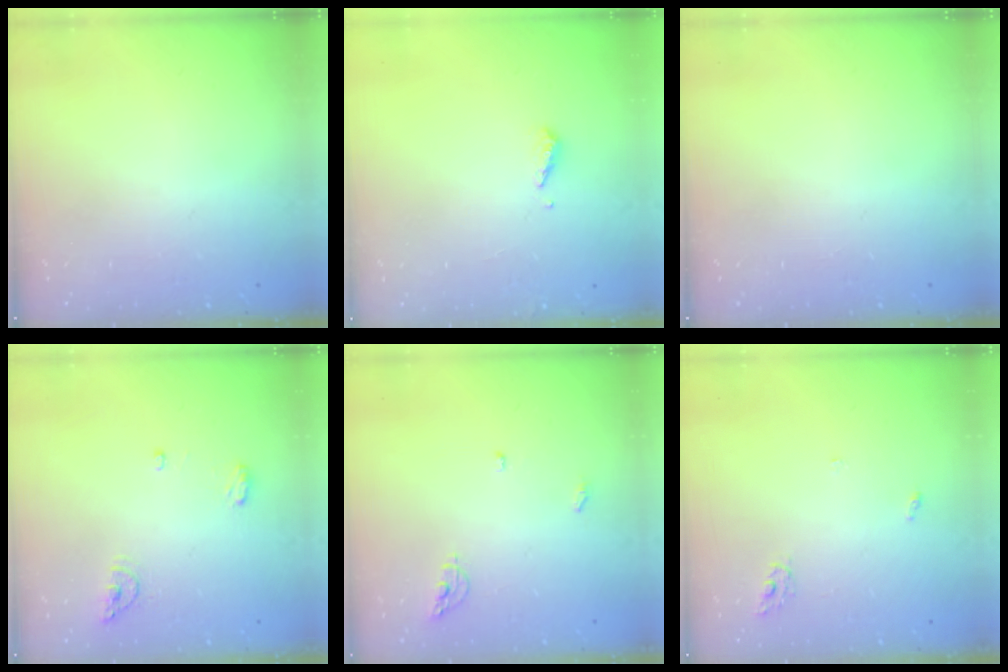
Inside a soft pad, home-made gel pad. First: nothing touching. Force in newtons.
{"total": 4.0, "press": 3.9, "slide": 0.3}
{"total": 0.0}
{"total": 10.0, "press": 7.3, "slide": 6.9}
{"total": 5.9, "press": 5.9, "slide": 0.2}
{"total": 3.3, "press": 3.3, "slide": 0.2}